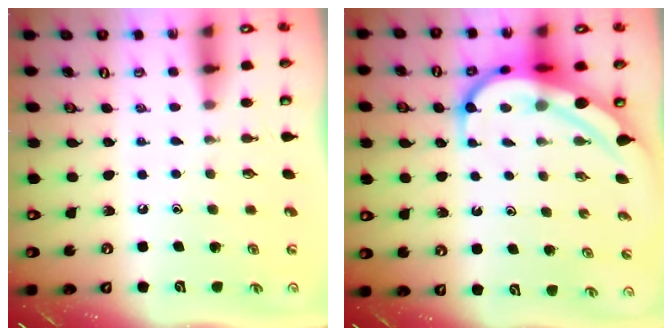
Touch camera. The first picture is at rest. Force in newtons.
{"total": 8.2, "press": 8.2, "slide": 0.6}